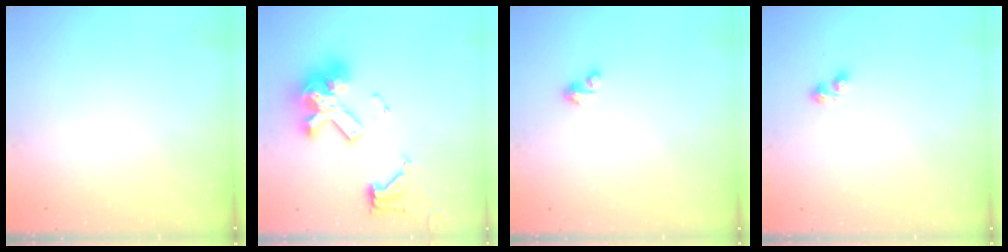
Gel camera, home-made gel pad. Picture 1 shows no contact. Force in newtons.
{"total": 15.7, "press": 15.6, "slide": 1.7}
{"total": 0.9, "press": 0.9, "slide": 0.2}
{"total": 2.2, "press": 2.1, "slide": 0.6}